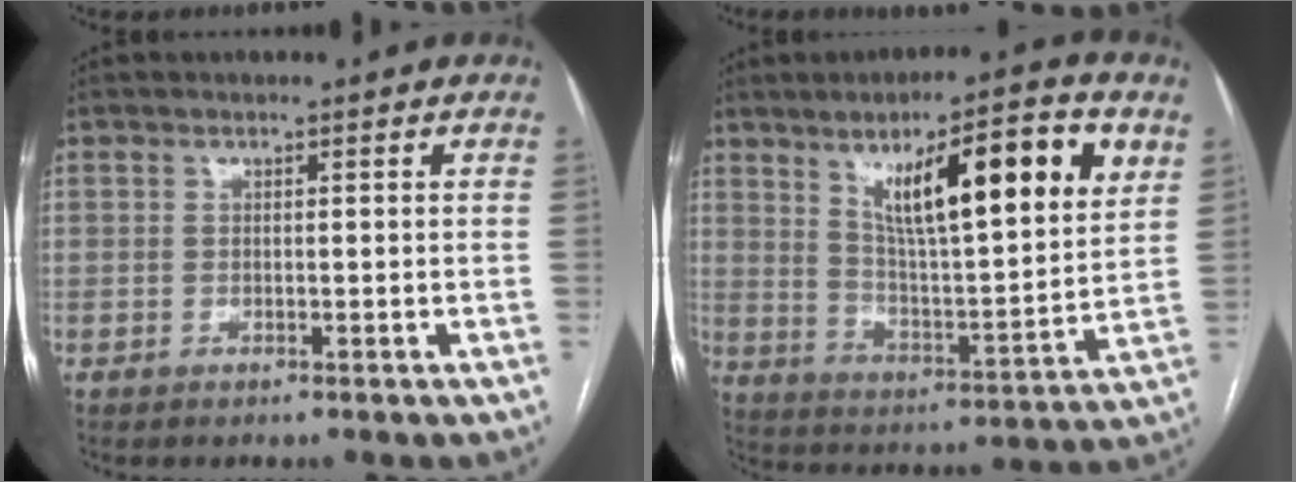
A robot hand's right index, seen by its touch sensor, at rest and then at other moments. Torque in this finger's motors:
{"motor_torque": [1.21, 0.93, 0.91, 0.21]}